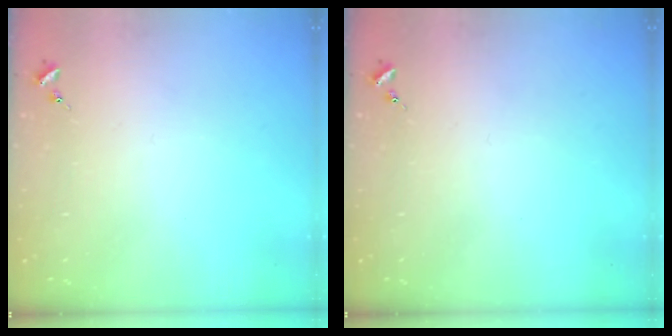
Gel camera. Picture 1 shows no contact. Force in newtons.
{"total": 0.0}